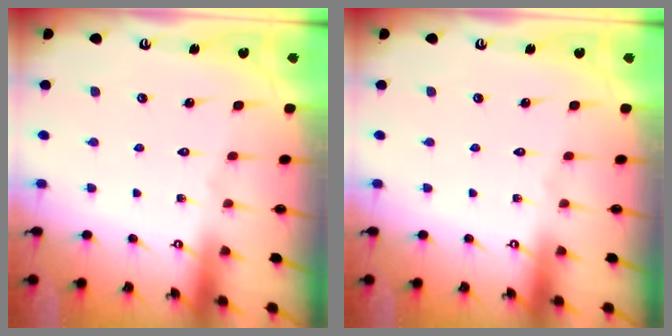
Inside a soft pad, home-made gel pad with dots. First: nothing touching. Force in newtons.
{"total": 0.0}